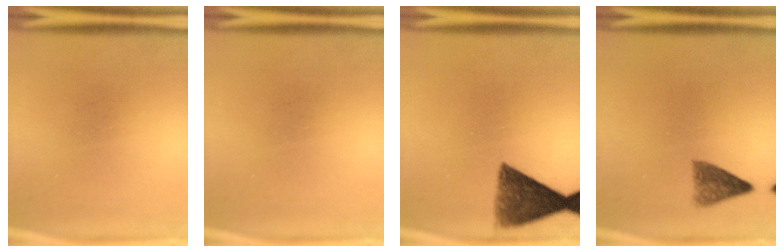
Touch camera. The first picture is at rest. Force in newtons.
{"total": 0.0}
{"total": 8.9}
{"total": 3.5}